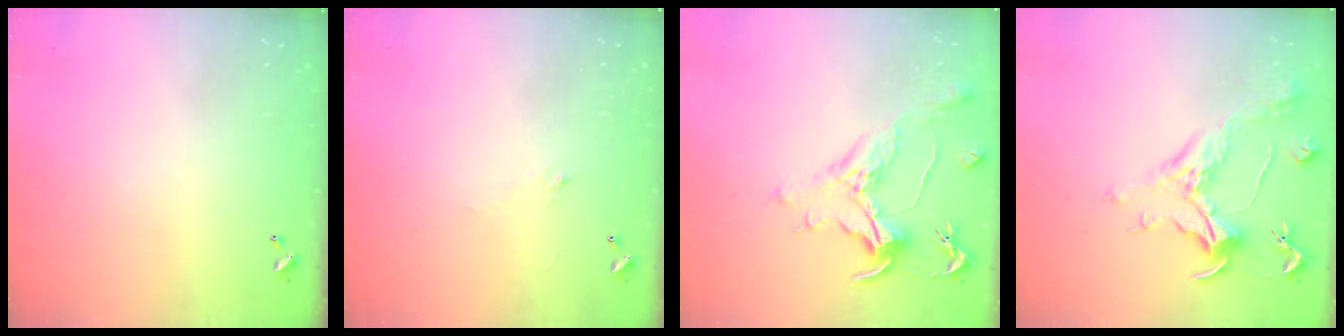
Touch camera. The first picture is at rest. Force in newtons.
{"total": 1.2, "press": 0.8, "slide": 0.8}
{"total": 1.3, "press": 1.1, "slide": 0.7}
{"total": 1.1, "press": 0.1, "slide": 1.1}